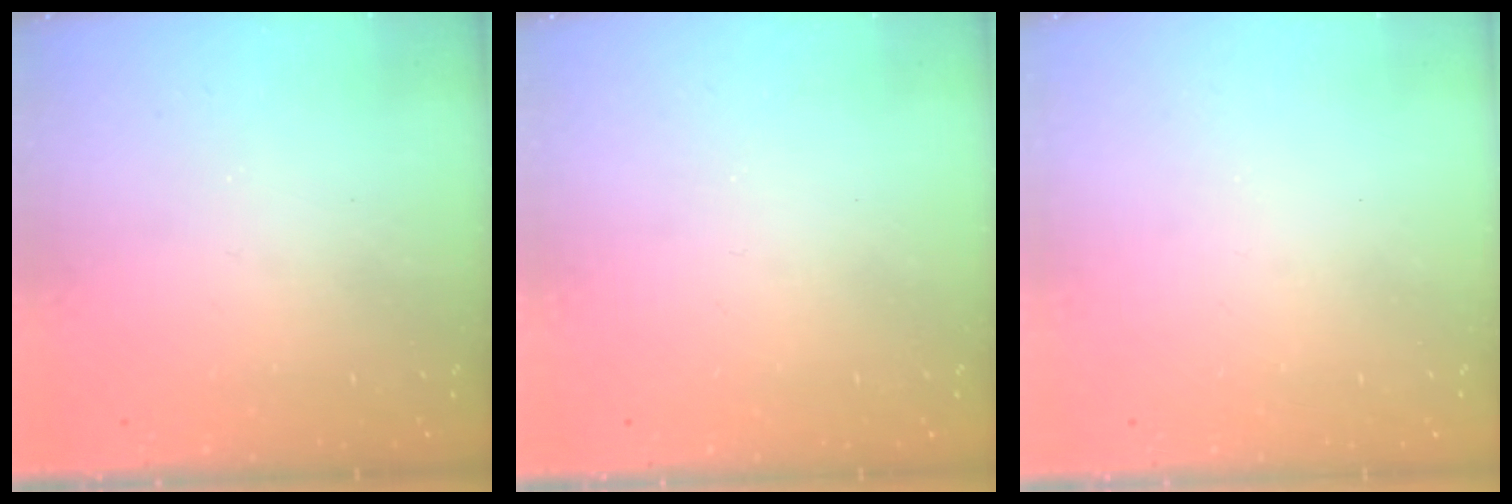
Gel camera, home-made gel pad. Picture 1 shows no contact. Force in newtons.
{"total": 0.0}
{"total": 0.0}